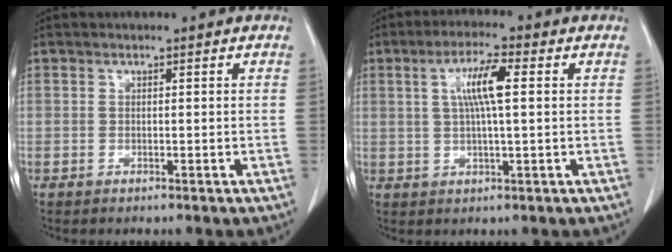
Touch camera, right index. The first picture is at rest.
{"total": 7.0, "force": [1.5, 1.0, 6.7], "torque": [-0.128, 0.009, 0.028]}